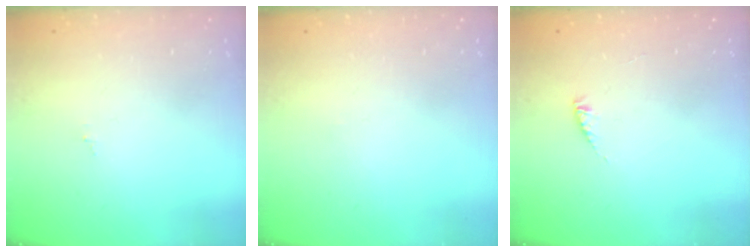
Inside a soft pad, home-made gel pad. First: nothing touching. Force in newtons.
{"total": 0.0}
{"total": 1.7, "press": 1.6, "slide": 0.3}